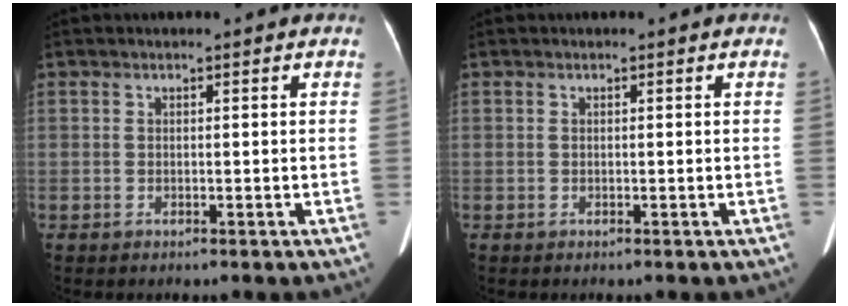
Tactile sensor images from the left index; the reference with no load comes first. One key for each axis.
{"total": 0.0}